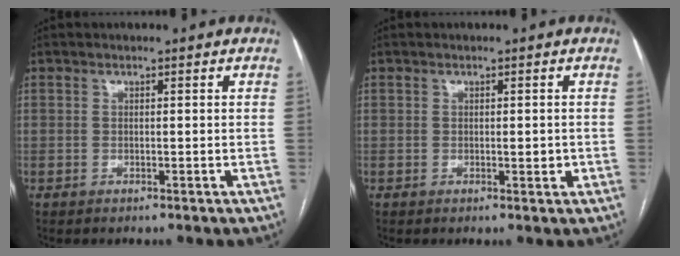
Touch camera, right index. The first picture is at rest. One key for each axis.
{"total": 1.2, "fx": -0.1, "fy": 0.5, "fz": 1.1, "tx": -0.015, "ty": -0.002, "tz": 0.000}